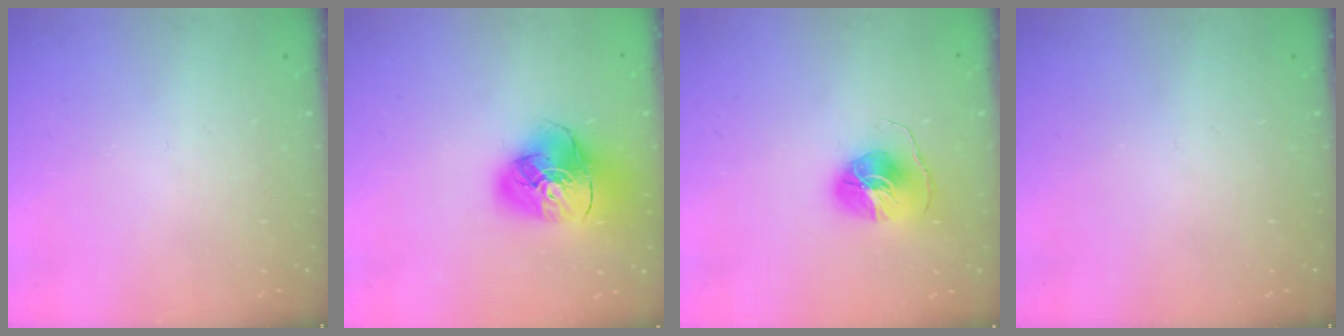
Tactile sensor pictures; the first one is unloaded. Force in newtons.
{"total": 15.2, "press": 15.1, "slide": 1.9}
{"total": 9.2, "press": 9.2, "slide": 0.4}
{"total": 0.0}